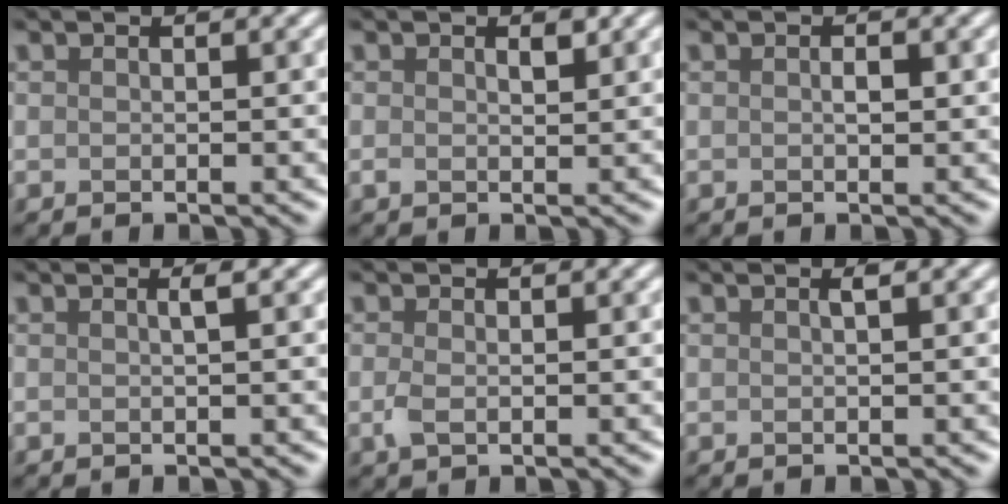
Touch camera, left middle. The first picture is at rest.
{"total": 0.7, "force": [0.3, 0.3, 0.6], "torque": [-0.013, 0.000, 0.012]}
{"total": 0.7, "force": [-0.2, 0.2, 0.7], "torque": [-0.014, 0.001, 0.003]}
{"total": 1.1, "force": [0.0, 0.3, 1.0], "torque": [-0.014, 0.002, -0.002]}
{"total": 1.0, "force": [-0.5, 0.4, 0.7], "torque": [-0.023, -0.002, -0.003]}
{"total": 0.8, "force": [0.1, 0.2, 0.7], "torque": [-0.010, 0.002, 0.003]}